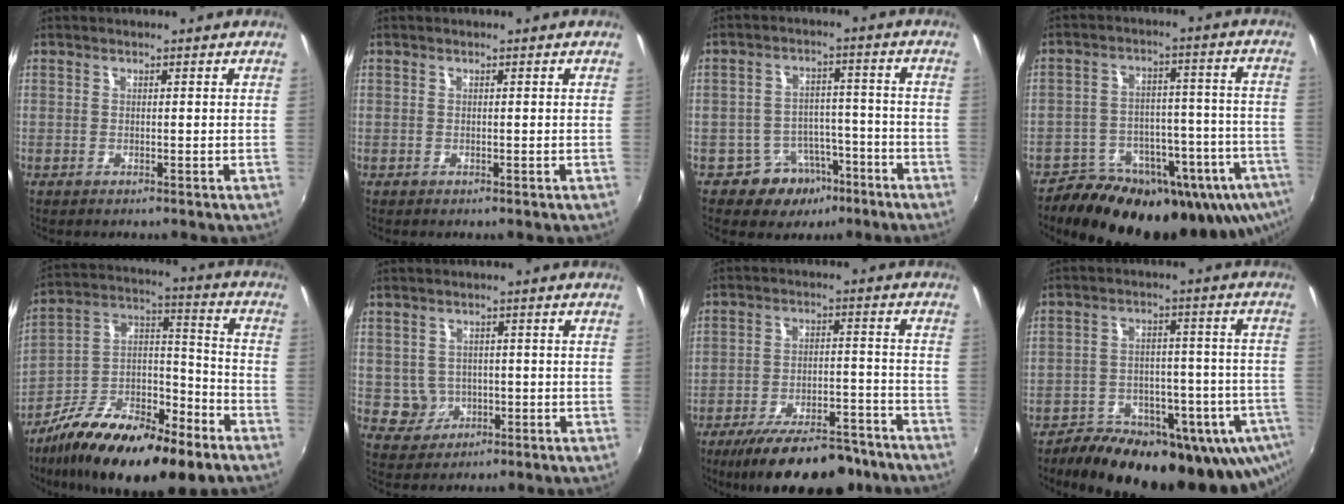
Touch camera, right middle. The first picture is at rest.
{"total": 0.0}
{"total": 8.3, "force": [-5.3, 6.0, 1.9], "torque": [-0.041, 0.020, -0.065]}
{"total": 29.3, "force": [-20.2, 13.9, 16.1], "torque": [-0.245, -0.008, -0.263]}
{"total": 23.6, "force": [-14.3, 8.8, 16.5], "torque": [-0.301, -0.010, -0.241]}
{"total": 4.0, "force": [-0.7, 3.9, 0.6], "torque": [-0.022, 0.009, 0.000]}
{"total": 18.5, "force": [-14.7, 6.0, 9.5], "torque": [-0.171, -0.018, -0.209]}
{"total": 28.3, "force": [-19.9, 13.2, 15.2], "torque": [-0.224, -0.009, -0.252]}